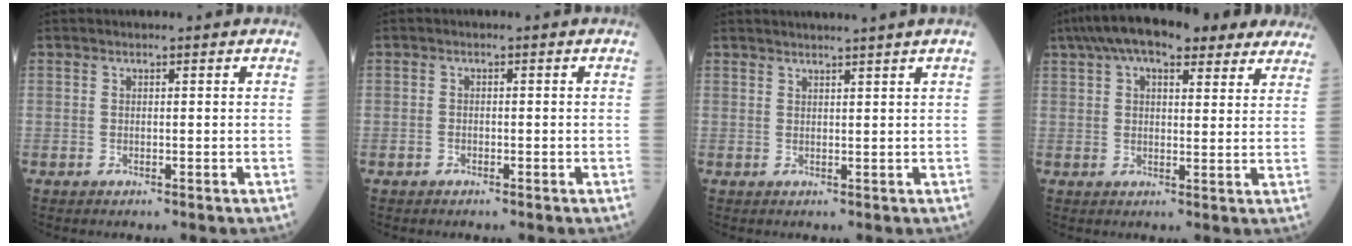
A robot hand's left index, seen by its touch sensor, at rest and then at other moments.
{"total": 0.8, "force": [-0.6, 0.6, 0.2], "torque": [-0.003, 0.003, -0.008]}
{"total": 4.2, "force": [3.7, -1.2, 1.5], "torque": [-0.017, 0.012, 0.049]}
{"total": 17.7, "force": [13.1, 6.3, 10.1], "torque": [-0.160, 0.065, 0.180]}